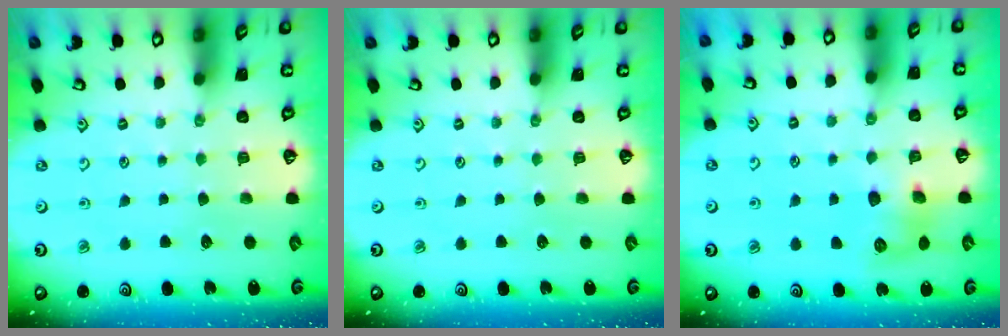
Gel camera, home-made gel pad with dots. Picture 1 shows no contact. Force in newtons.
{"total": 0.0}
{"total": 8.5, "press": 8.5, "slide": 0.4}